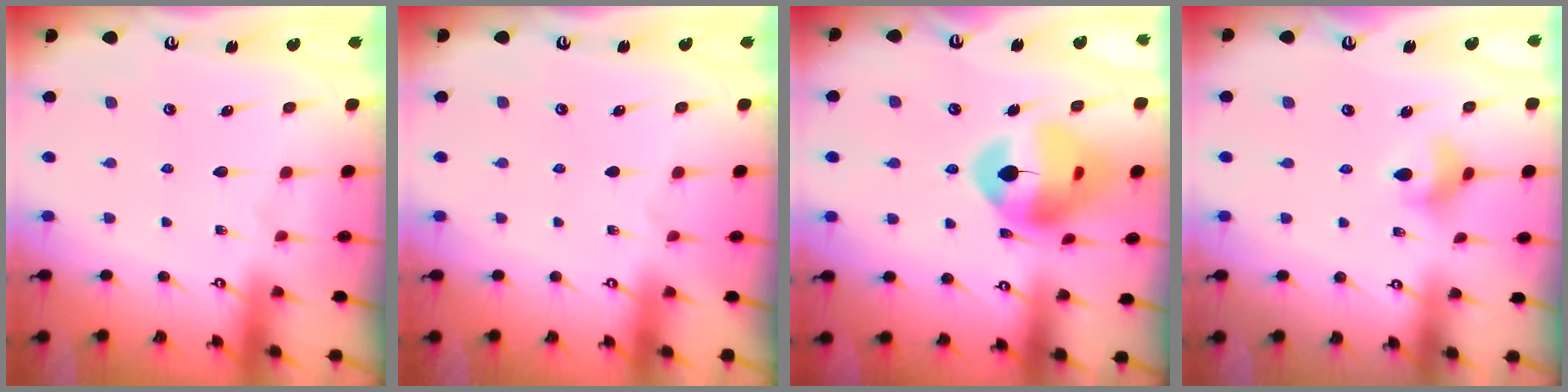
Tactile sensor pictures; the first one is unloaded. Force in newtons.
{"total": 0.0}
{"total": 16.6, "press": 16.5, "slide": 2.1}
{"total": 4.2, "press": 4.1, "slide": 0.6}